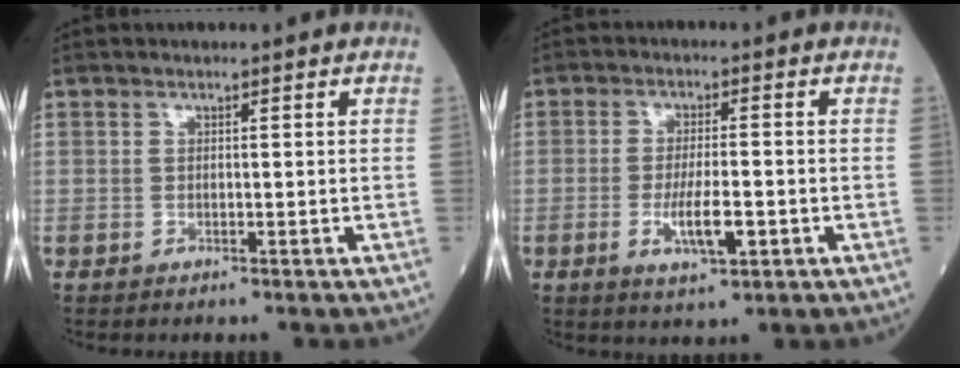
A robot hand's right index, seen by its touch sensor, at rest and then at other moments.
{"total": 6.0, "force": [-1.8, 1.3, 5.5], "torque": [-0.102, -0.007, -0.028]}